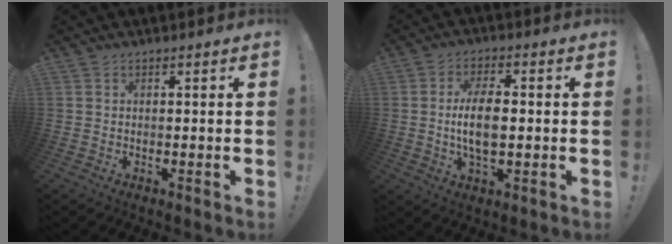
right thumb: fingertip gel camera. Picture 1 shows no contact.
{"total": 9.7, "force": [-0.4, 4.4, 8.6], "torque": [-0.163, -0.001, -0.011]}